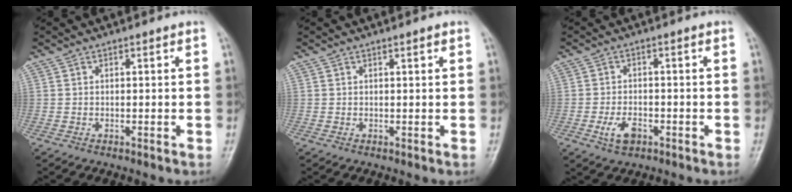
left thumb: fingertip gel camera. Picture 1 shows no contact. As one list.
[{"total": 0.8, "force": [0.5, 0.1, 0.6], "torque": [-0.009, 0.000, 0.006]}, {"total": 4.2, "force": [-1.8, 2.4, 2.9], "torque": [-0.054, 0.009, -0.031]}]